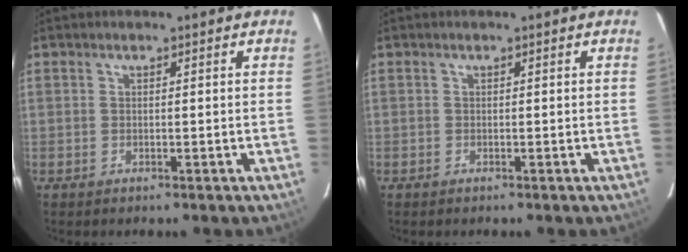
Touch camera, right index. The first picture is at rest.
{"total": 0.0}